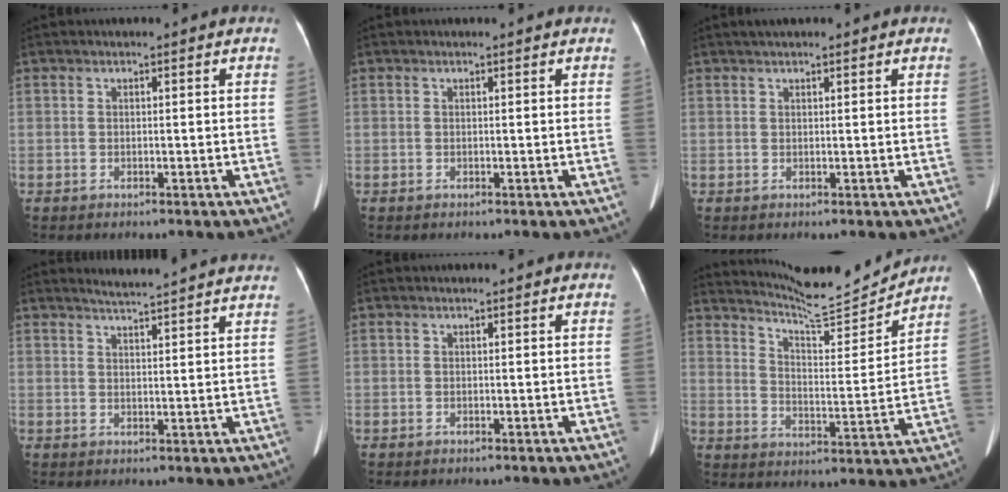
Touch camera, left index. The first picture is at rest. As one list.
[{"total": 0.7, "force": [0.7, 0.0, 0.2], "torque": [-0.008, 0.001, 0.007]}, {"total": 2.0, "force": [1.3, 0.5, 1.5], "torque": [-0.018, 0.026, 0.021]}, {"total": 9.0, "force": [8.6, -0.5, 2.6], "torque": [-0.044, 0.008, 0.100]}, {"total": 0.0}, {"total": 11.2, "force": [11.0, -0.9, 1.4], "torque": [-0.030, -0.025, 0.169]}]